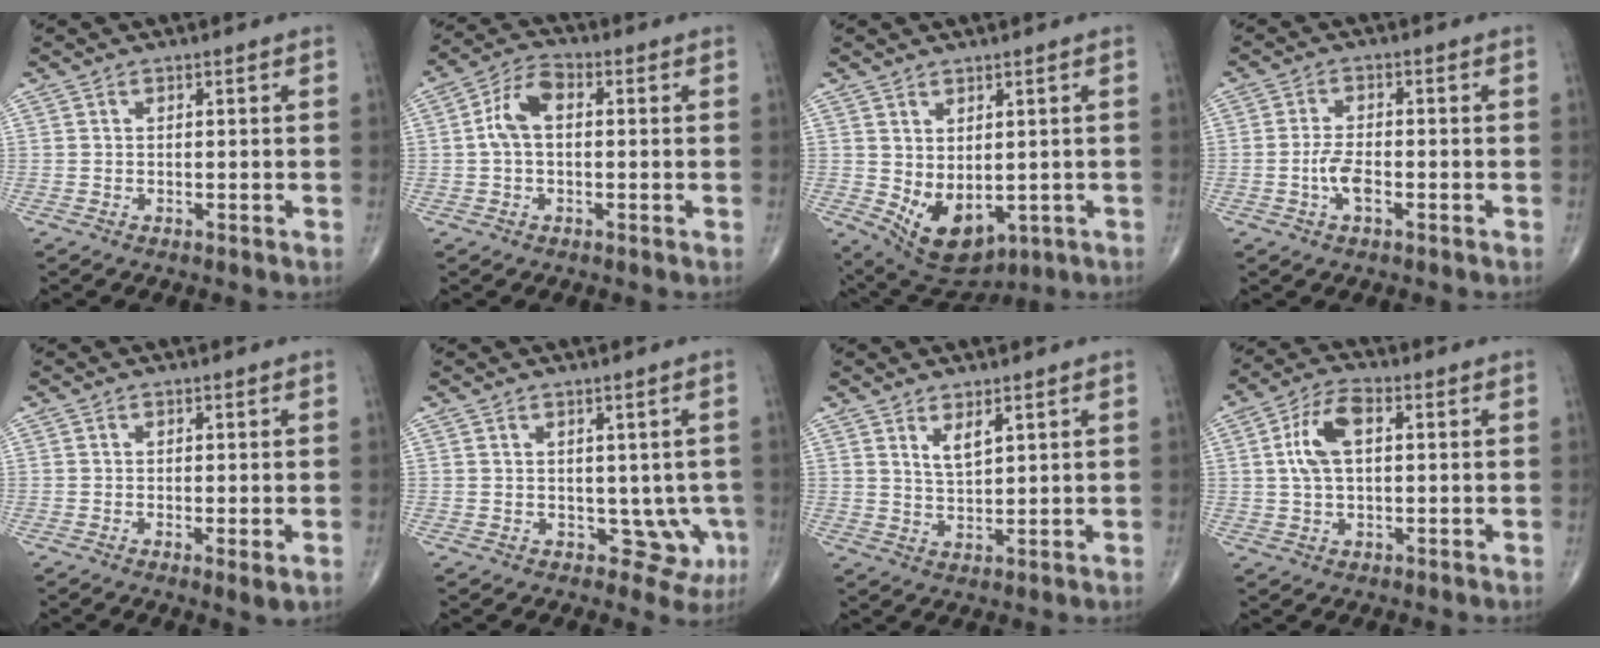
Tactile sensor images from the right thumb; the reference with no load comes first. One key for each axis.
{"total": 6.8, "fx": 0.4, "fy": 4.0, "fz": 5.5, "tx": -0.105, "ty": 0.023, "tz": -0.002}
{"total": 9.7, "fx": -1.2, "fy": 5.8, "fz": 7.6, "tx": -0.108, "ty": -0.008, "tz": 0.010}
{"total": 4.4, "fx": -1.5, "fy": 1.9, "fz": 3.7, "tx": -0.072, "ty": 0.011, "tz": -0.030}
{"total": 2.2, "fx": -0.5, "fy": 0.3, "fz": 2.1, "tx": -0.041, "ty": -0.010, "tz": -0.010}
{"total": 5.0, "fx": -0.3, "fy": 3.8, "fz": 3.2, "tx": 0.002, "ty": -0.003, "tz": 0.007}
{"total": 3.9, "fx": 2.1, "fy": 1.3, "fz": 2.9, "tx": -0.046, "ty": -0.021, "tz": 0.043}
{"total": 8.4, "fx": 1.5, "fy": 4.3, "fz": 7.0, "tx": -0.139, "ty": 0.015, "tz": 0.025}